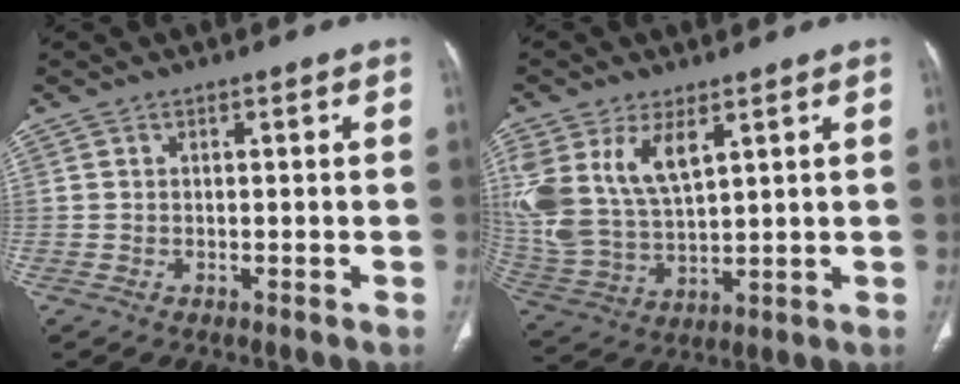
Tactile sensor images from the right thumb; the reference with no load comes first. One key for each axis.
{"total": 16.0, "fx": 6.8, "fy": 8.4, "fz": 11.7, "tx": -0.249, "ty": -0.020, "tz": 0.147}